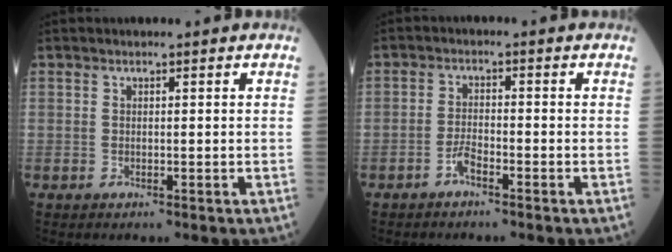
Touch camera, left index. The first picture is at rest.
{"total": 2.3, "force": [-1.8, 0.4, 1.5], "torque": [-0.031, 0.000, -0.035]}